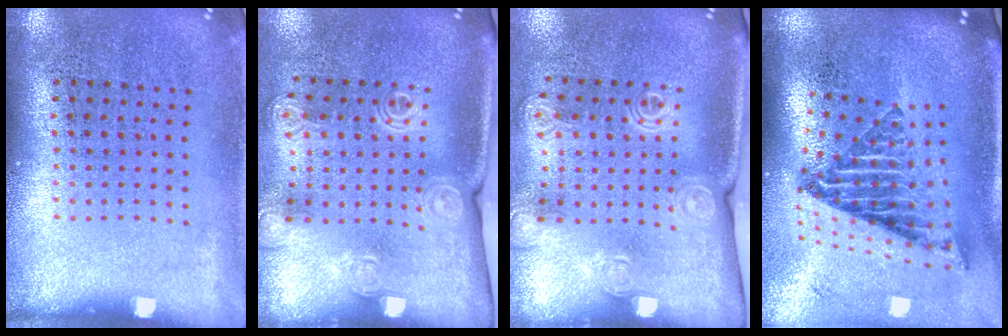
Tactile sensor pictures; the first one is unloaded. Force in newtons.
{"total": 1.9, "press": 1.5, "slide": 1.3}
{"total": 1.9, "press": 1.5, "slide": 1.3}
{"total": 2.7, "press": 1.8, "slide": 2.0}